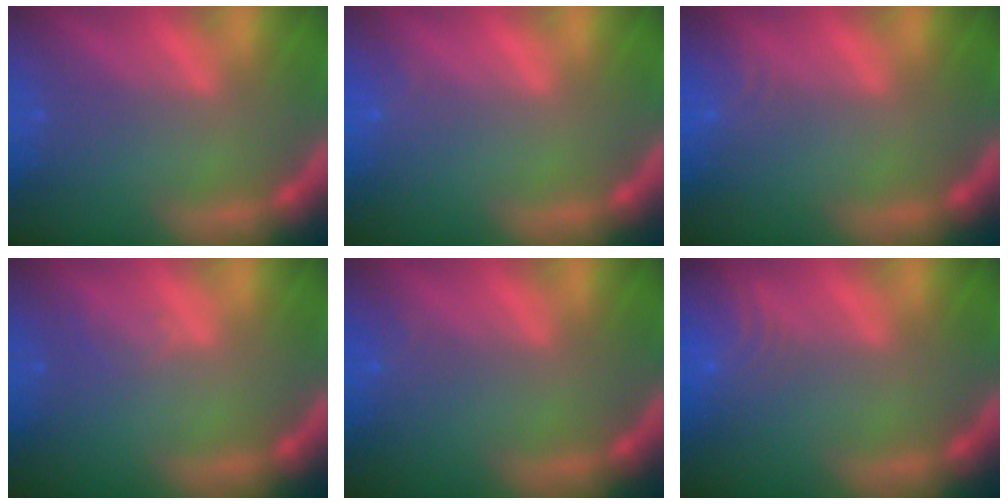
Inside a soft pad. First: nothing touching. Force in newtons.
{"total": 0.9}
{"total": 2.4}
{"total": 1.0}
{"total": 0.9}
{"total": 5.0}